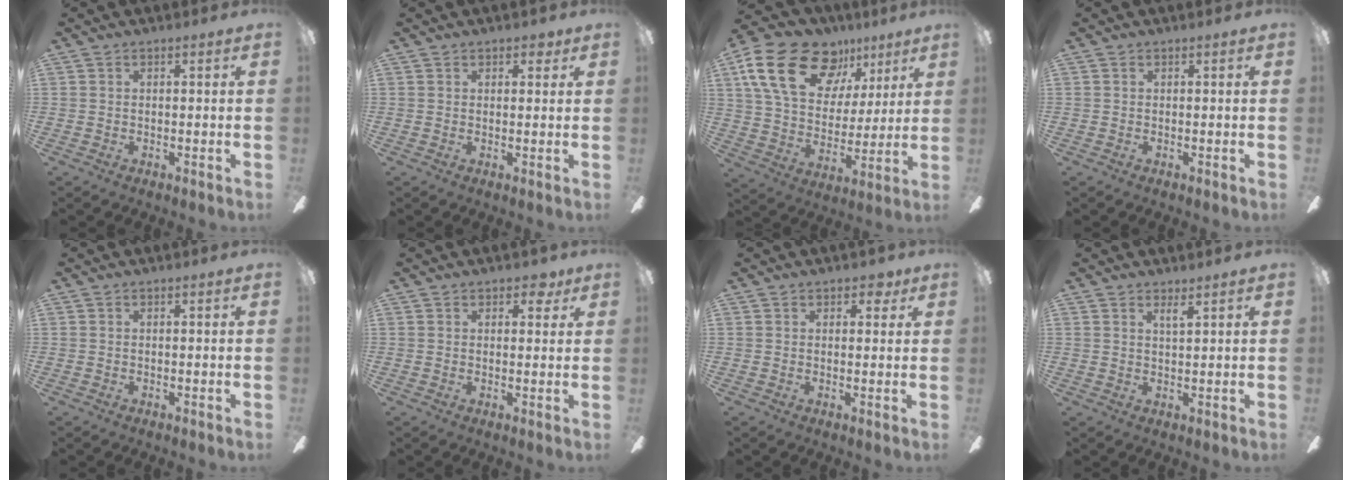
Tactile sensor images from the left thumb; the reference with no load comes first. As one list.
[{"total": 2.3, "force": [1.4, 1.2, 1.3], "torque": [-0.010, -0.003, 0.021]}, {"total": 22.8, "force": [11.9, 14.0, 13.5], "torque": [-0.244, -0.046, 0.217]}, {"total": 0.0}, {"total": 0.0}, {"total": 3.6, "force": [2.2, 2.0, 2.0], "torque": [-0.011, -0.006, 0.032]}, {"total": 3.0, "force": [1.8, 1.7, 1.8], "torque": [-0.014, -0.004, 0.026]}, {"total": 2.4, "force": [2.0, 0.3, 1.3], "torque": [-0.023, -0.005, 0.034]}]